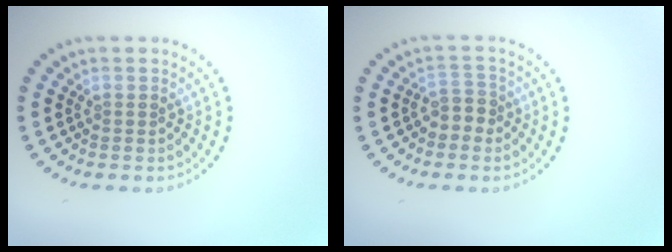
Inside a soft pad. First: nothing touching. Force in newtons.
{"total": 1.8, "press": 1.6, "slide": 0.9}